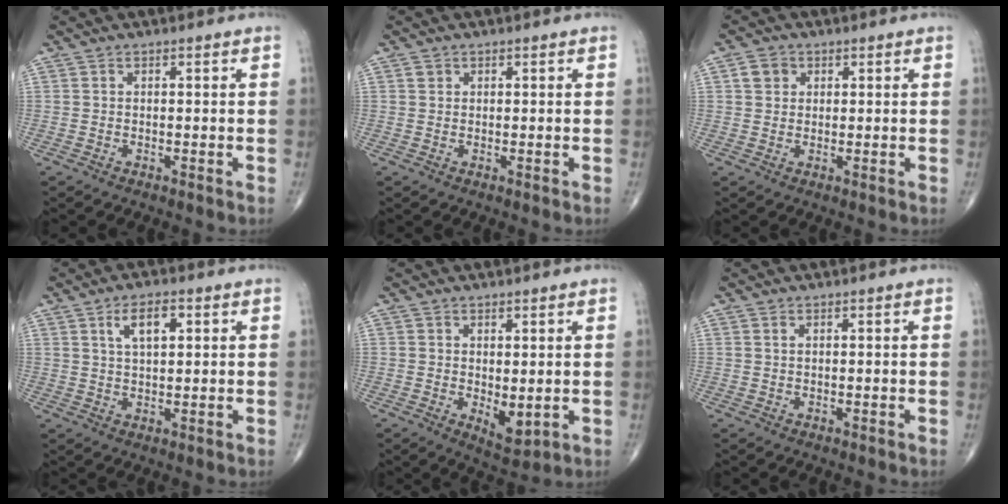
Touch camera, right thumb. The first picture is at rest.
{"total": 1.0, "force": [0.4, 0.8, 0.3], "torque": [0.001, 0.000, 0.007]}
{"total": 3.1, "force": [1.0, 2.7, 1.3], "torque": [-0.012, 0.001, 0.017]}
{"total": 5.6, "force": [2.2, 2.5, 4.5], "torque": [-0.074, -0.003, 0.042]}
{"total": 4.5, "force": [-0.1, 2.1, 4.0], "torque": [-0.049, -0.015, 0.007]}
{"total": 0.6, "force": [0.4, 0.2, 0.4], "torque": [-0.011, 0.004, 0.008]}